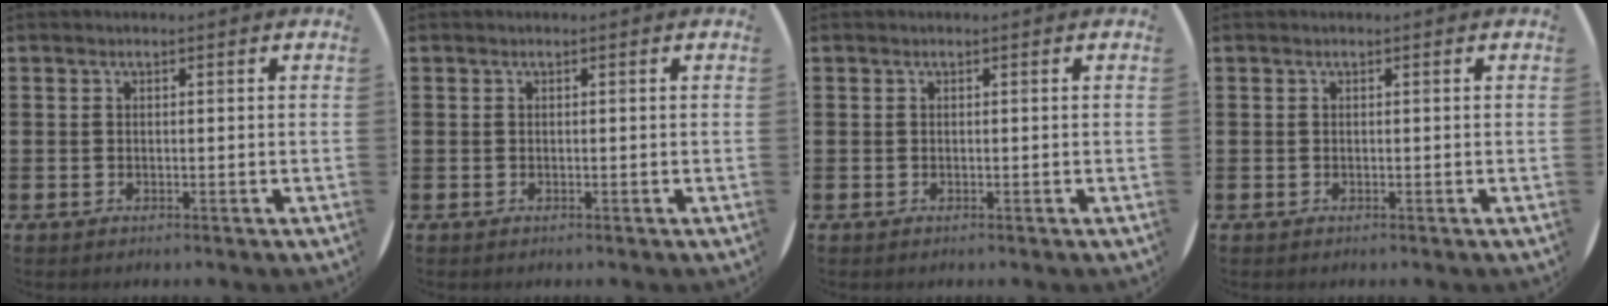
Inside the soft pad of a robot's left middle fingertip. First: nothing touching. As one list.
[{"total": 0.0}, {"total": 0.0}, {"total": 0.0}]